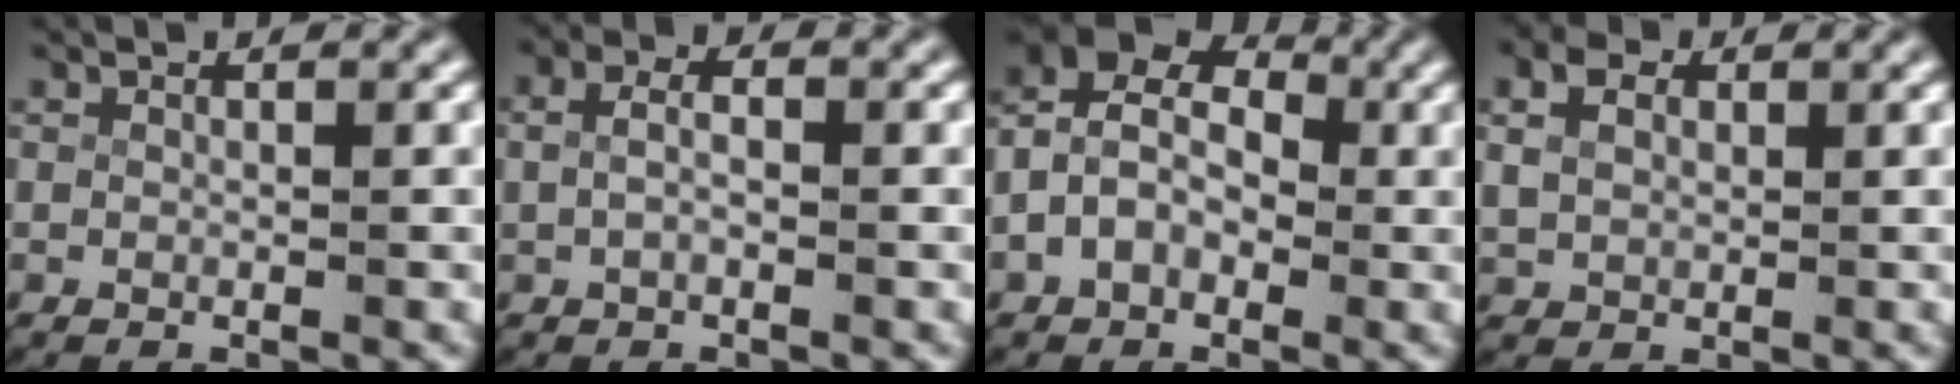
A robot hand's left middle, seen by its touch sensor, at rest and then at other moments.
{"total": 2.3, "force": [-0.1, 1.2, 1.9], "torque": [-0.041, -0.001, -0.001]}
{"total": 9.1, "force": [2.4, 7.1, 5.3], "torque": [-0.105, 0.013, 0.020]}
{"total": 3.1, "force": [1.1, 2.4, 1.6], "torque": [-0.044, -0.003, 0.028]}